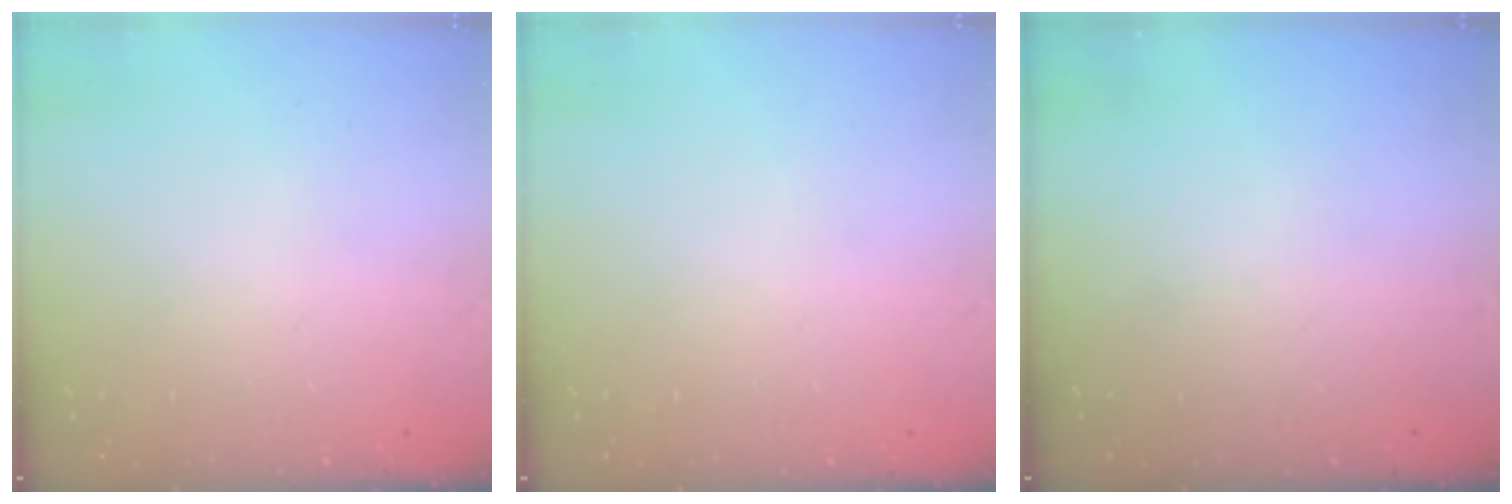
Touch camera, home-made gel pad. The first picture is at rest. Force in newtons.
{"total": 0.0}
{"total": 0.0}